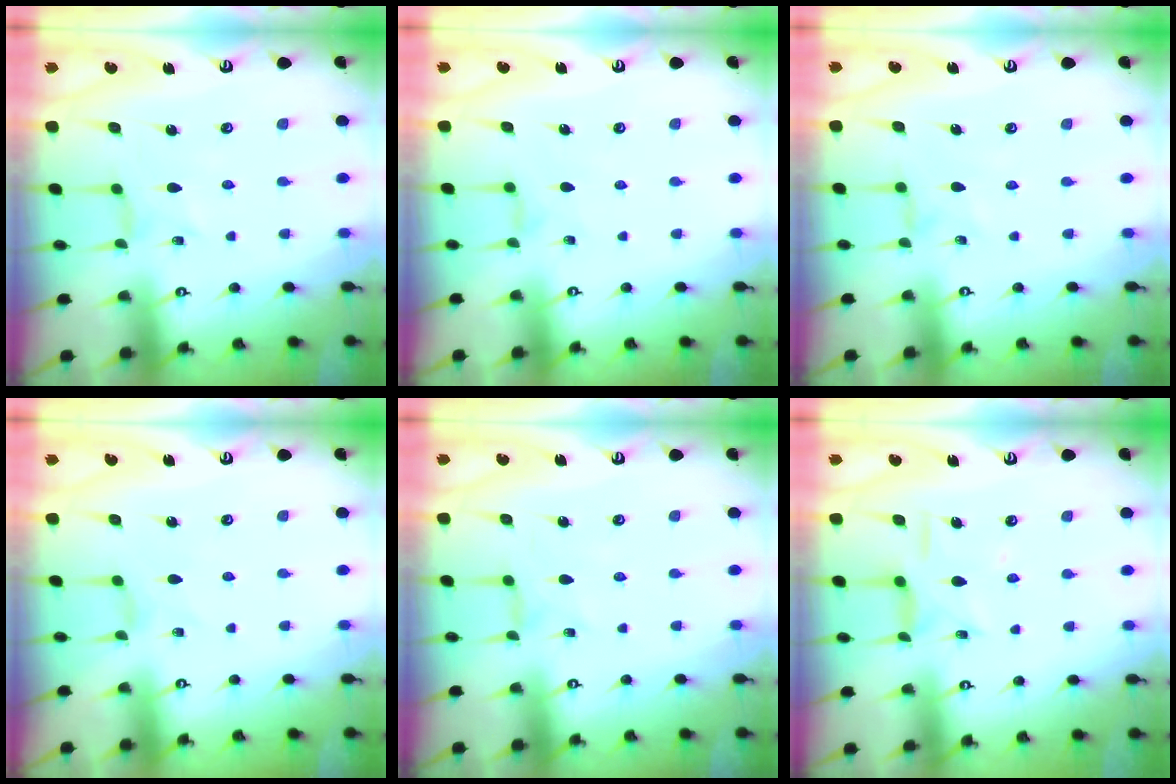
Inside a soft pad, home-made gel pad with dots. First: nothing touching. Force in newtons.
{"total": 2.1, "press": 2.0, "slide": 0.4}
{"total": 0.0}
{"total": 0.0}
{"total": 1.1, "press": 1.1, "slide": 0.2}
{"total": 9.5, "press": 9.5, "slide": 0.8}